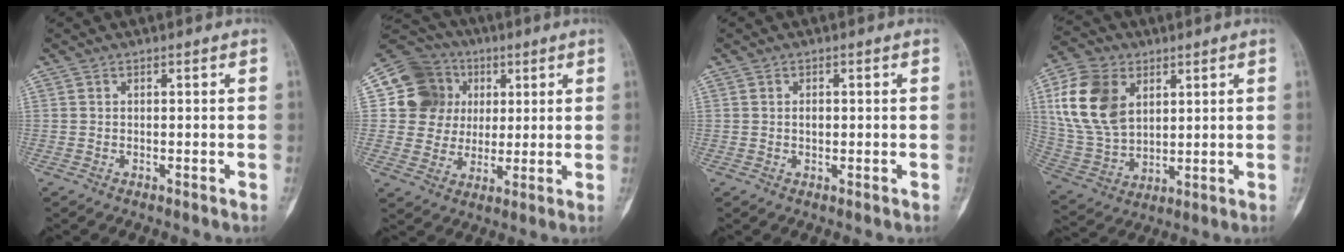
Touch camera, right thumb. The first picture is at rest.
{"total": 13.7, "force": [3.3, 12.9, 3.3], "torque": [-0.021, 0.014, 0.061]}
{"total": 1.3, "force": [0.1, 0.8, 1.0], "torque": [-0.014, 0.001, 0.003]}
{"total": 15.9, "force": [5.2, 11.0, 10.3], "torque": [-0.188, -0.012, 0.107]}